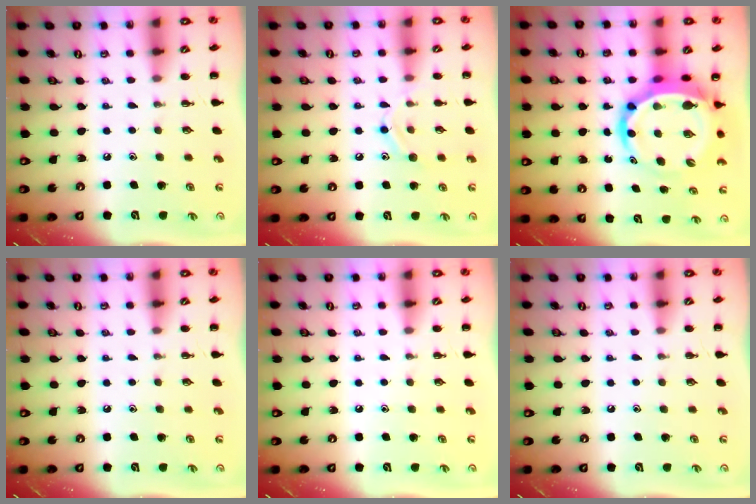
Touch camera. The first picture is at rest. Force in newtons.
{"total": 9.2, "press": 9.2, "slide": 1.2}
{"total": 11.5, "press": 11.0, "slide": 3.2}
{"total": 0.0}
{"total": 0.0}
{"total": 0.0}